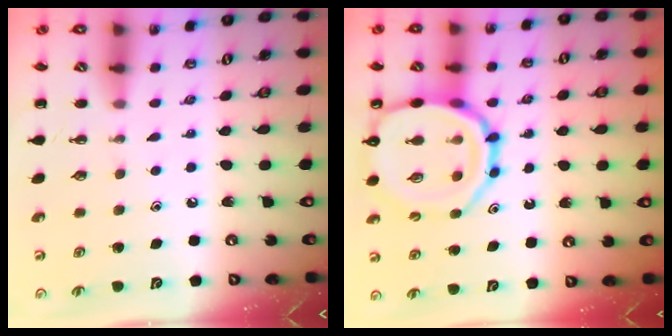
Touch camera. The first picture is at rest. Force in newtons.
{"total": 17.0, "press": 16.8, "slide": 2.5}